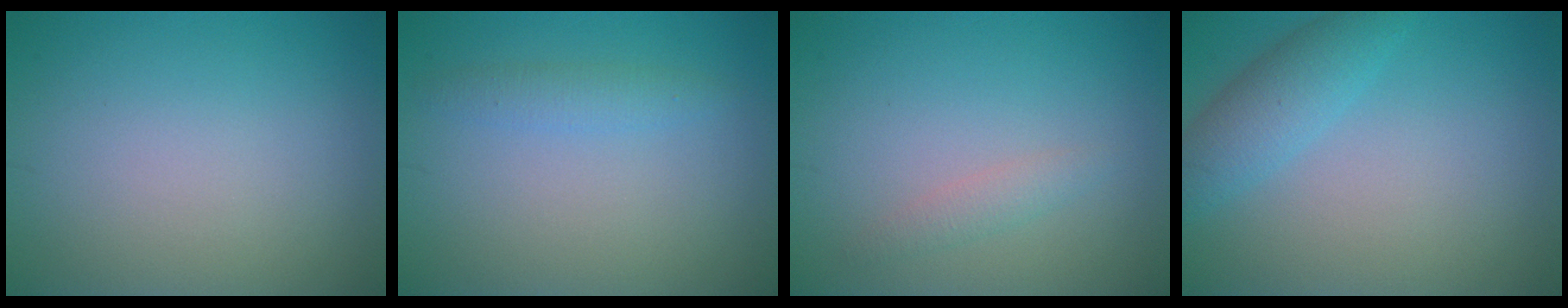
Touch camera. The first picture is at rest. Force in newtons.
{"total": 1.6, "press": 1.6, "slide": 0.1}
{"total": 1.2, "press": 1.2, "slide": 0.0}
{"total": 3.3, "press": 3.3, "slide": 0.1}